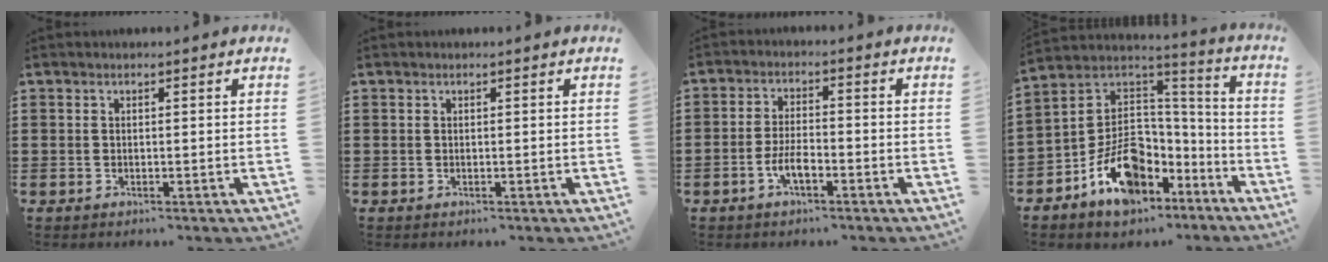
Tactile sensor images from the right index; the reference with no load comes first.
{"total": 0.0}
{"total": 4.2, "force": [-2.0, 1.6, 3.3], "torque": [-0.076, -0.001, -0.043]}
{"total": 12.7, "force": [-6.2, 9.3, 6.1], "torque": [-0.131, 0.014, -0.107]}